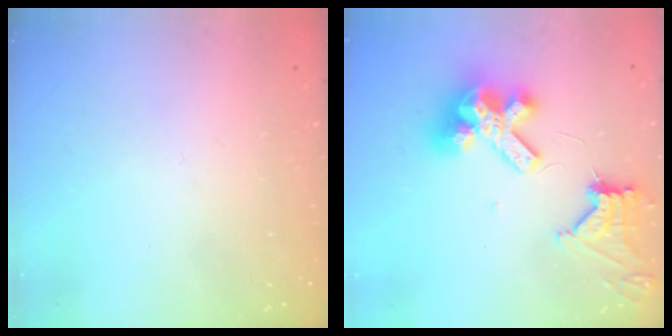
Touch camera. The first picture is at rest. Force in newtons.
{"total": 12.6, "press": 12.5, "slide": 1.4}